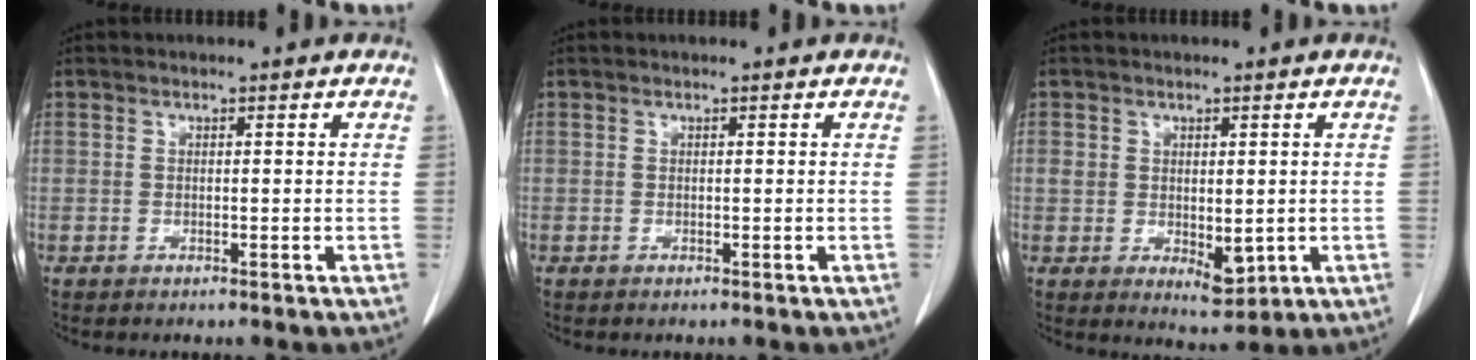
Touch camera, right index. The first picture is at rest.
{"total": 0.0}
{"total": 5.5, "force": [-0.5, 3.2, 4.4], "torque": [-0.061, -0.007, 0.007]}